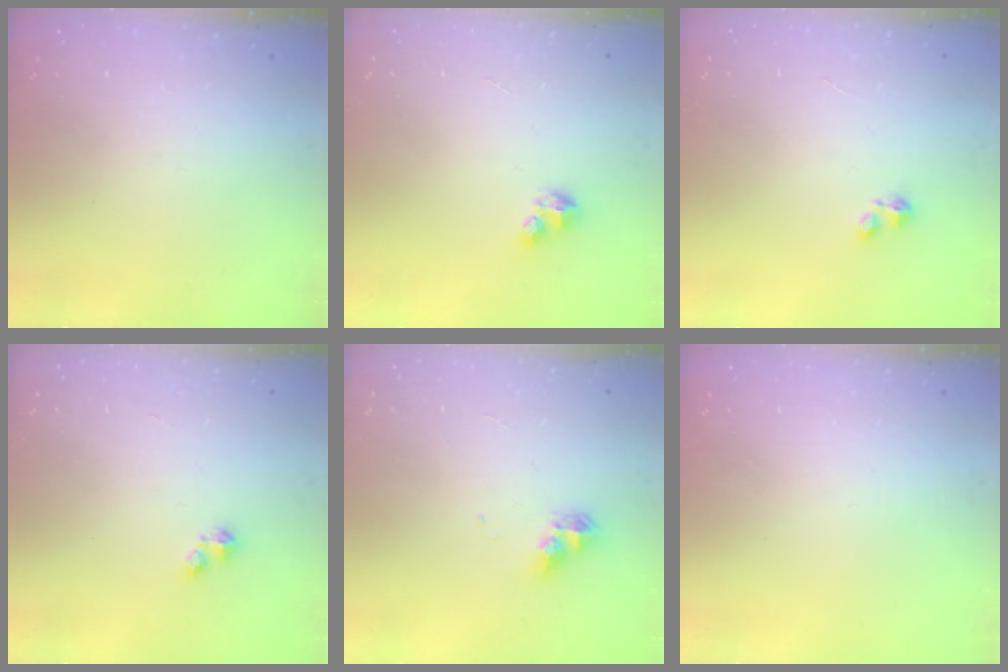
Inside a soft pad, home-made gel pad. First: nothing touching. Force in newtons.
{"total": 2.8, "press": 2.8, "slide": 0.2}
{"total": 2.2, "press": 2.2, "slide": 0.4}
{"total": 1.1, "press": 1.1, "slide": 0.3}
{"total": 7.8, "press": 7.8, "slide": 0.8}
{"total": 0.0}